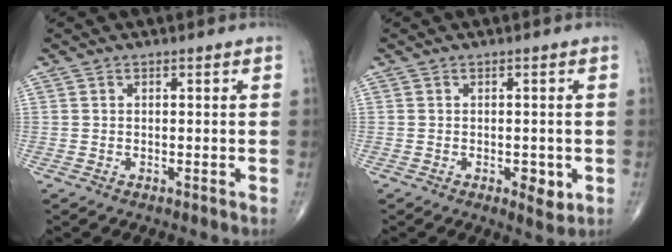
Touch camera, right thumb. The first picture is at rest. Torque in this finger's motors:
{"motor_torque": [1.91, 0.94, 1.13, -1.40, 0.19]}